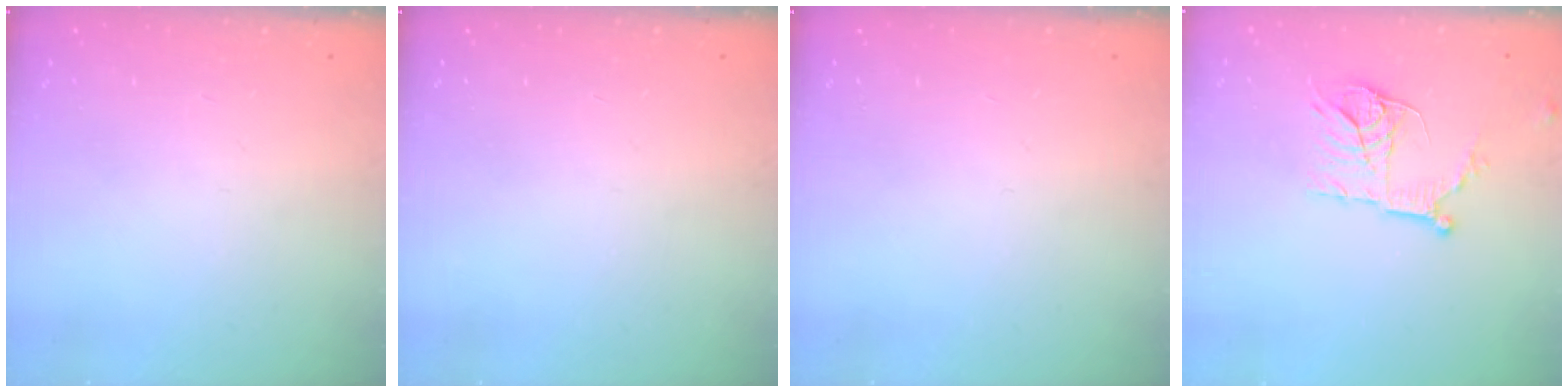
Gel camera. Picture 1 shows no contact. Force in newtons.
{"total": 0.0}
{"total": 0.0}
{"total": 12.2, "press": 12.1, "slide": 1.1}